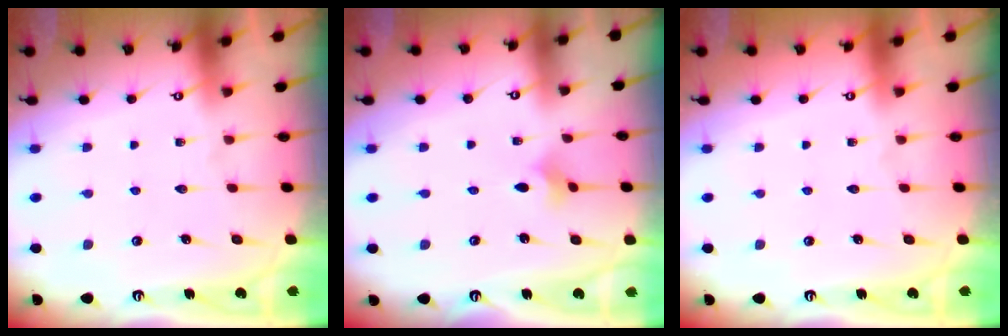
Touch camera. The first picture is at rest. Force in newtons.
{"total": 1.9, "press": 1.8, "slide": 0.5}
{"total": 0.0}